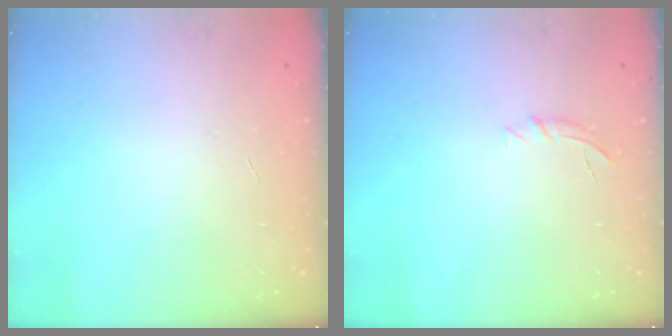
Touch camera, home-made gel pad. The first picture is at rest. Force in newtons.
{"total": 5.5, "press": 5.1, "slide": 2.0}